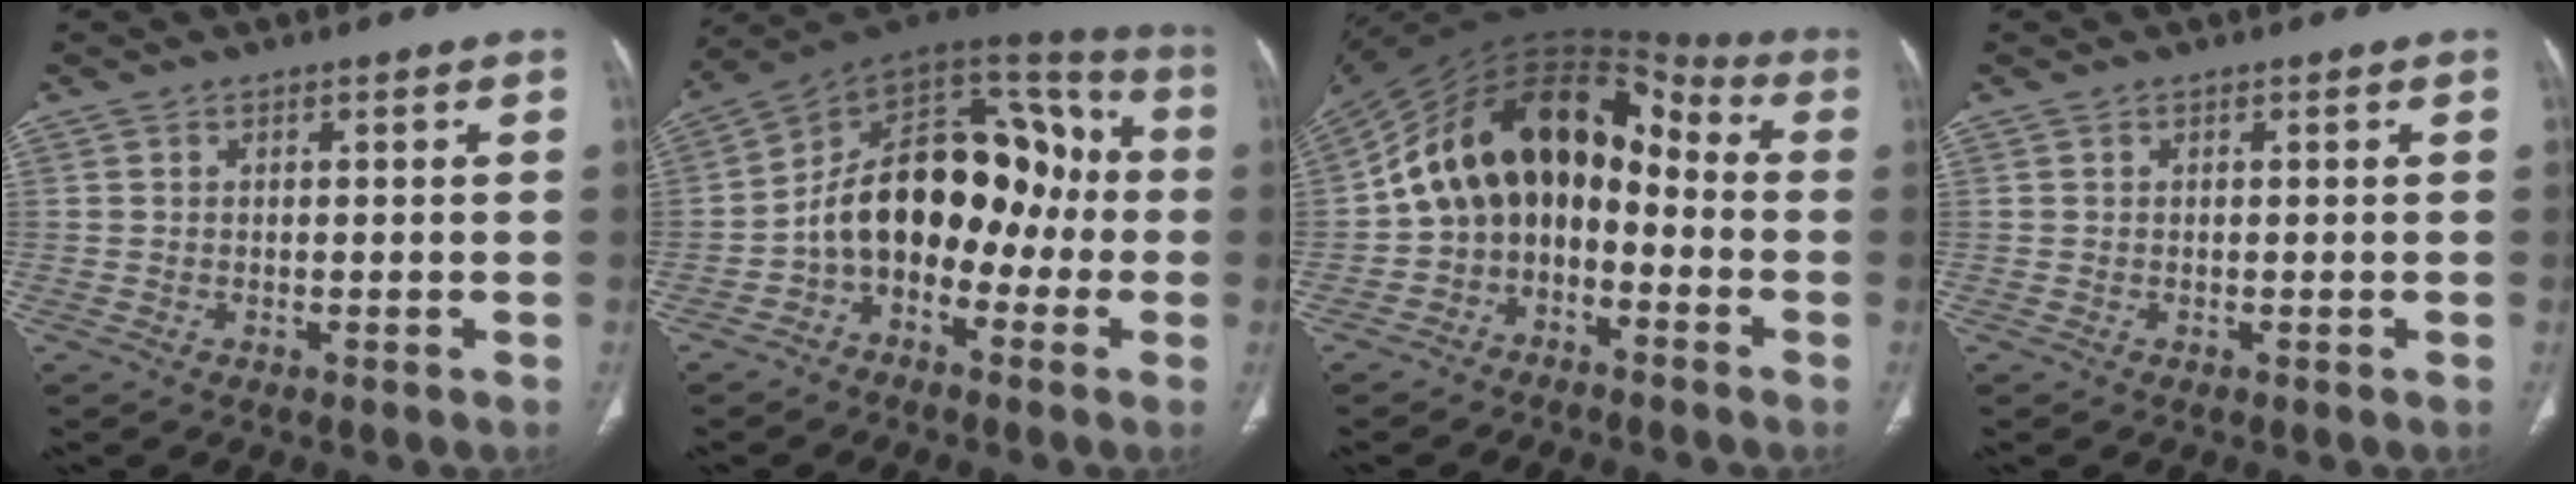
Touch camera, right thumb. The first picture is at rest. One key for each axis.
{"total": 18.4, "fx": -3.4, "fy": 12.2, "fz": 13.4, "tx": -0.162, "ty": 0.084, "tz": -0.063}
{"total": 17.4, "fx": -2.6, "fy": 12.5, "fz": 11.8, "tx": -0.160, "ty": 0.099, "tz": -0.055}
{"total": 0.0}